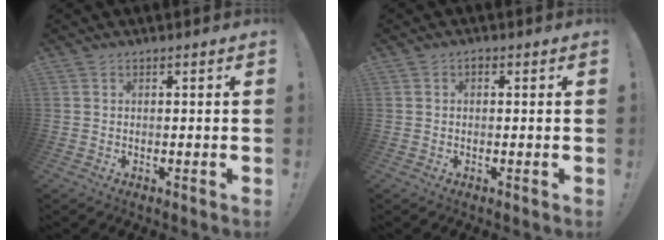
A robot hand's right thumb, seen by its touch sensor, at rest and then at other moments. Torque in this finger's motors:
{"motor_torque": [0.17, 0.48, 0.16, -0.06, -0.02]}